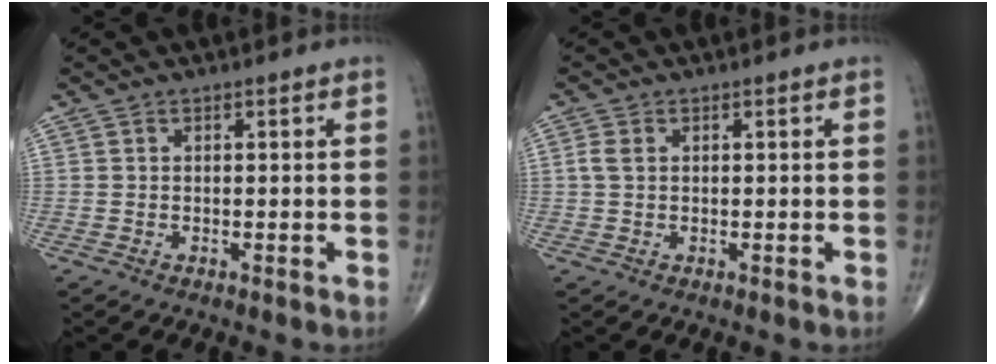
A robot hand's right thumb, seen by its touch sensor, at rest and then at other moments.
{"total": 1.9, "force": [0.4, 1.2, 1.3], "torque": [-0.037, 0.006, 0.008]}